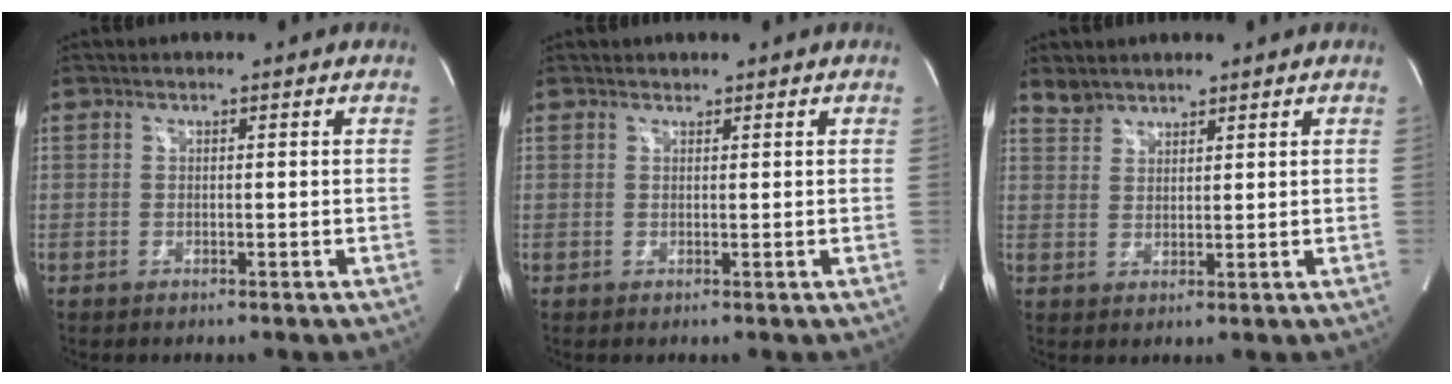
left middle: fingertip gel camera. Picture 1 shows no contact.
{"total": 0.9, "force": [0.8, 0.3, 0.0], "torque": [-0.004, 0.006, 0.015]}
{"total": 3.0, "force": [2.7, 1.2, 0.0], "torque": [-0.002, 0.007, 0.051]}